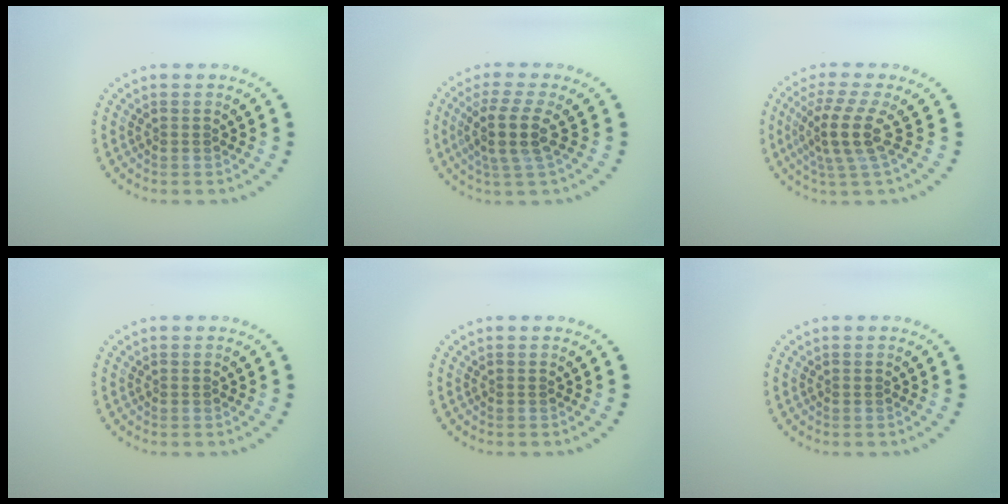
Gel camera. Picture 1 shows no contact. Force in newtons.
{"total": 3.7, "press": 2.9, "slide": 2.3}
{"total": 3.9, "press": 2.7, "slide": 2.8}
{"total": 0.0}
{"total": 0.0}
{"total": 0.0}